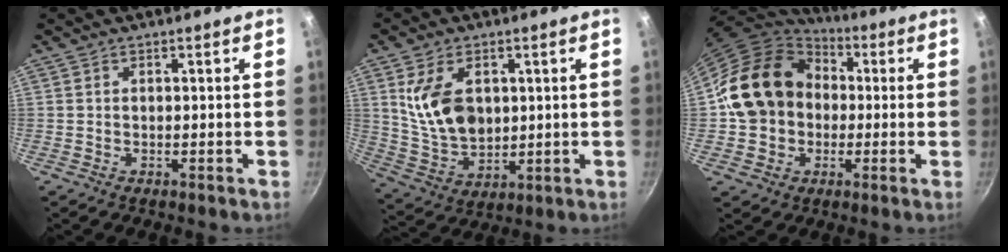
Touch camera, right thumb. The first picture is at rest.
{"total": 12.7, "force": [2.9, 8.3, 9.1], "torque": [-0.150, -0.025, 0.069]}
{"total": 17.6, "force": [1.2, 14.6, 9.8], "torque": [-0.151, 0.040, 0.013]}